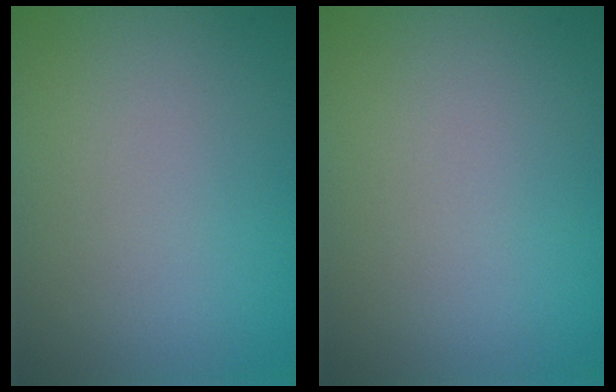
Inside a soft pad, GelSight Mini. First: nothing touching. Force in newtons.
{"total": 0.0}